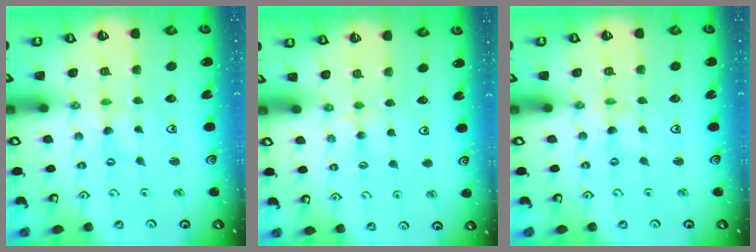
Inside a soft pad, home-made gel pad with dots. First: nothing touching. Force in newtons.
{"total": 2.3, "press": 2.3, "slide": 0.4}
{"total": 0.0}